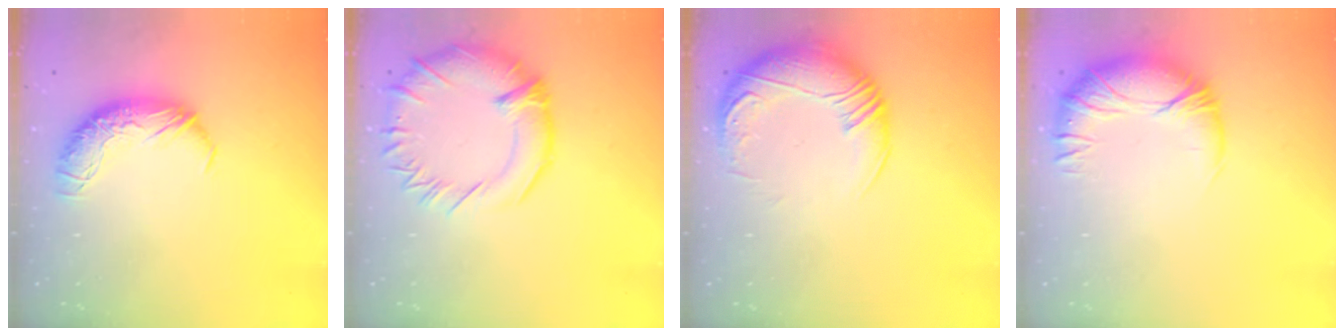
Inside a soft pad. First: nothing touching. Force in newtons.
{"total": 7.3, "press": 6.7, "slide": 2.9}
{"total": 3.0, "press": 0.1, "slide": 3.0}
{"total": 3.1, "press": 1.0, "slide": 2.9}